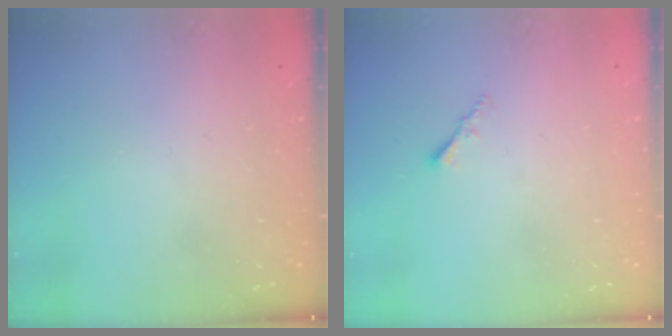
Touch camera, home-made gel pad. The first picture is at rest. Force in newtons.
{"total": 1.5, "press": 1.5, "slide": 0.4}